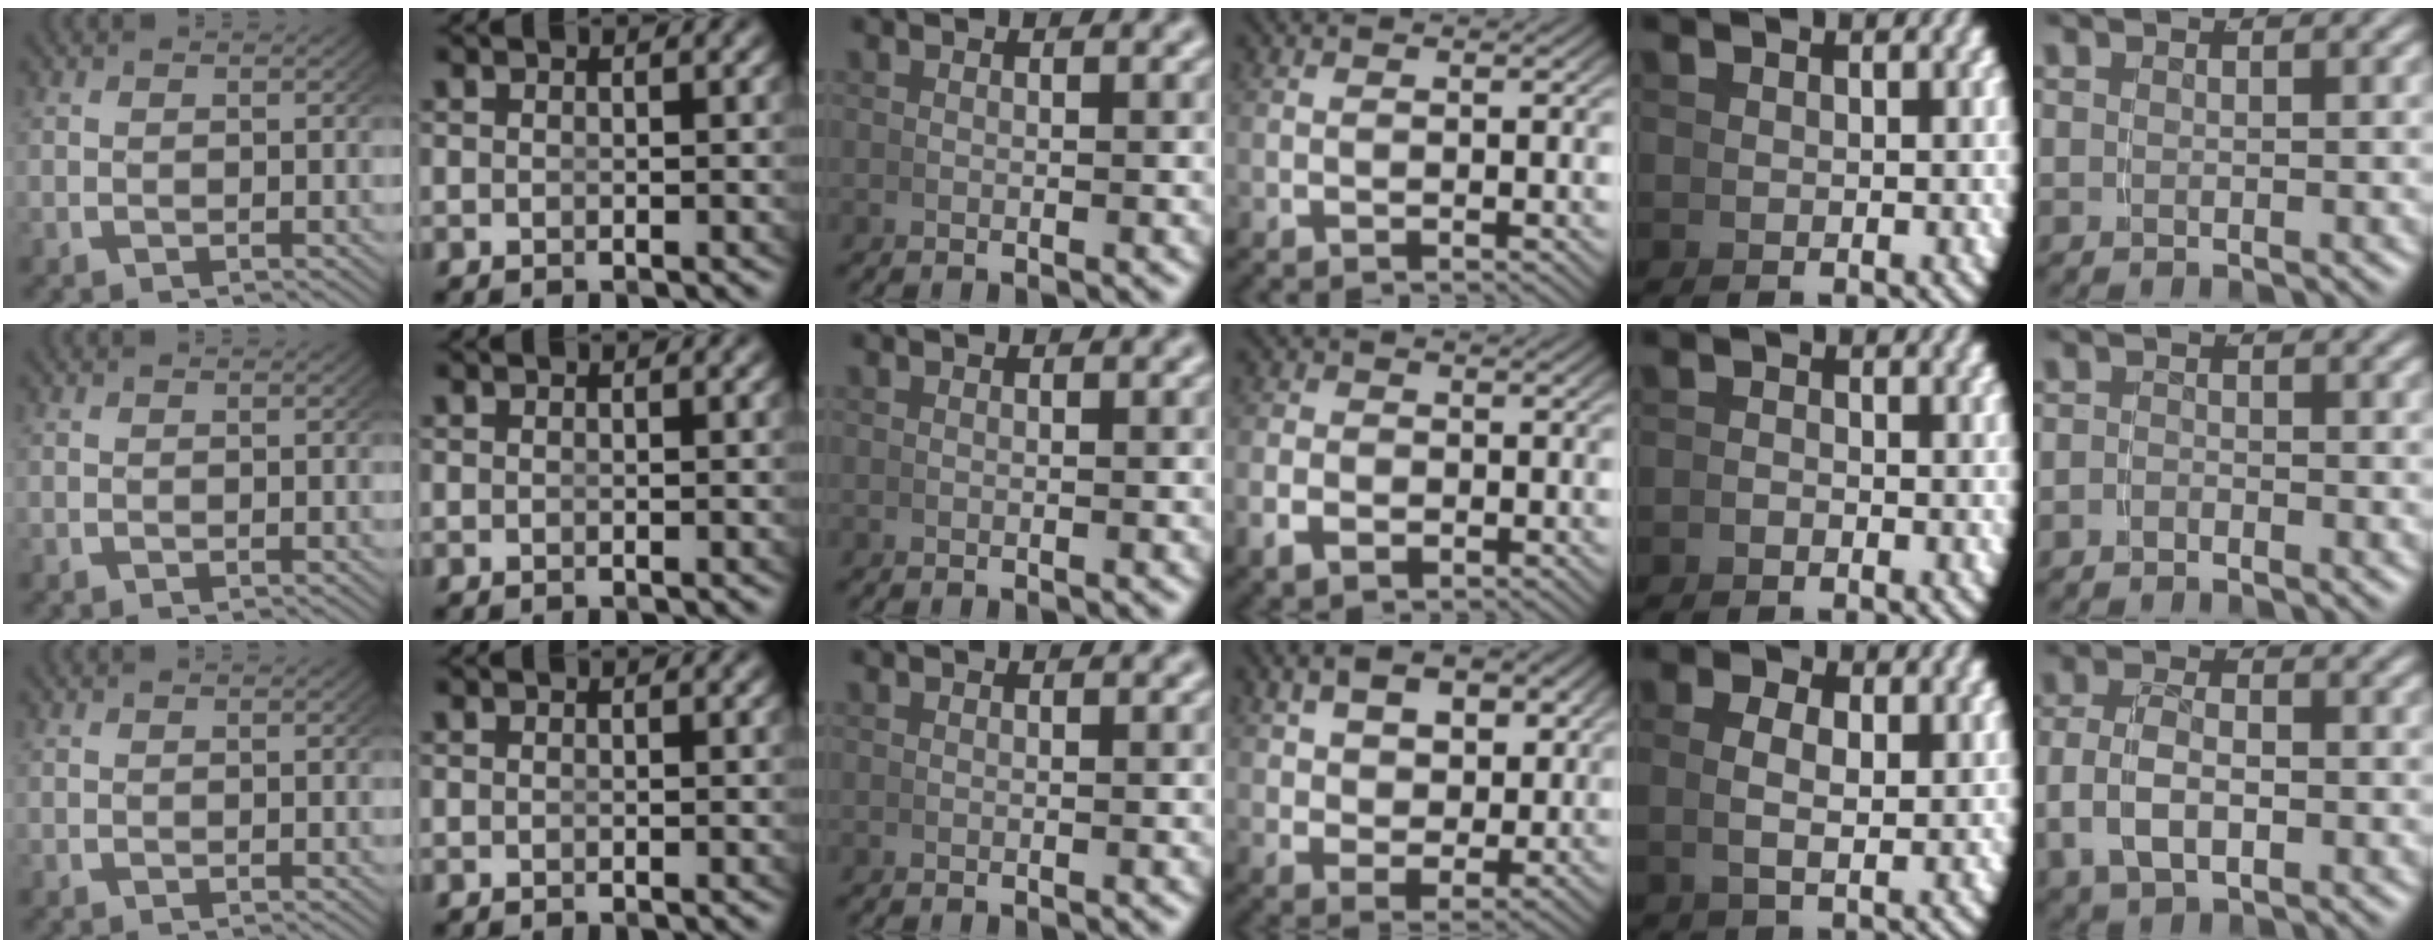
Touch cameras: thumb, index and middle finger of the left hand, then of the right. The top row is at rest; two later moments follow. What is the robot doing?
{"motion": "lift_and_place", "object": "hoodie"}